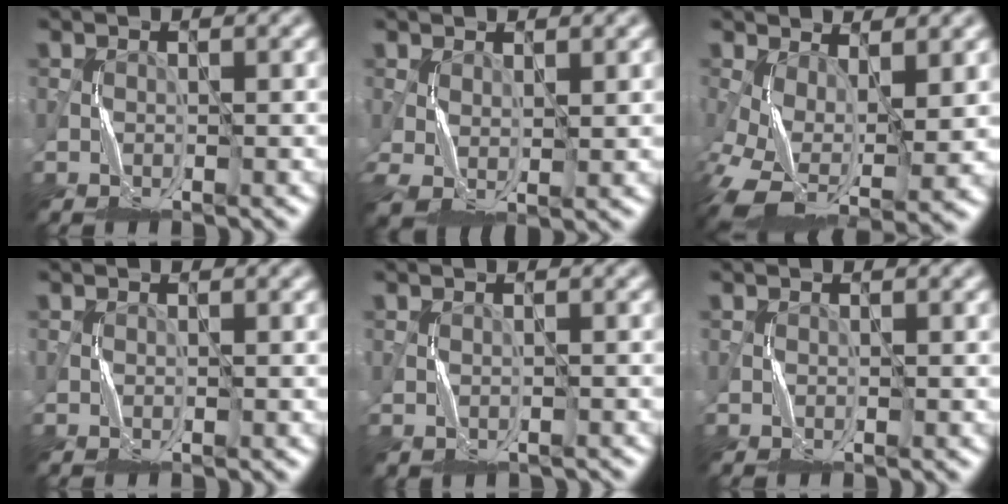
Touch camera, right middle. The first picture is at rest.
{"total": 2.8, "force": [0.5, 1.6, 2.3], "torque": [-0.065, 0.000, 0.011]}
{"total": 9.1, "force": [-2.3, 4.7, 7.4], "torque": [-0.159, -0.022, -0.035]}
{"total": 0.0}
{"total": 1.0, "force": [-0.2, 0.8, 0.5], "torque": [-0.015, -0.002, 0.001]}
{"total": 0.0}